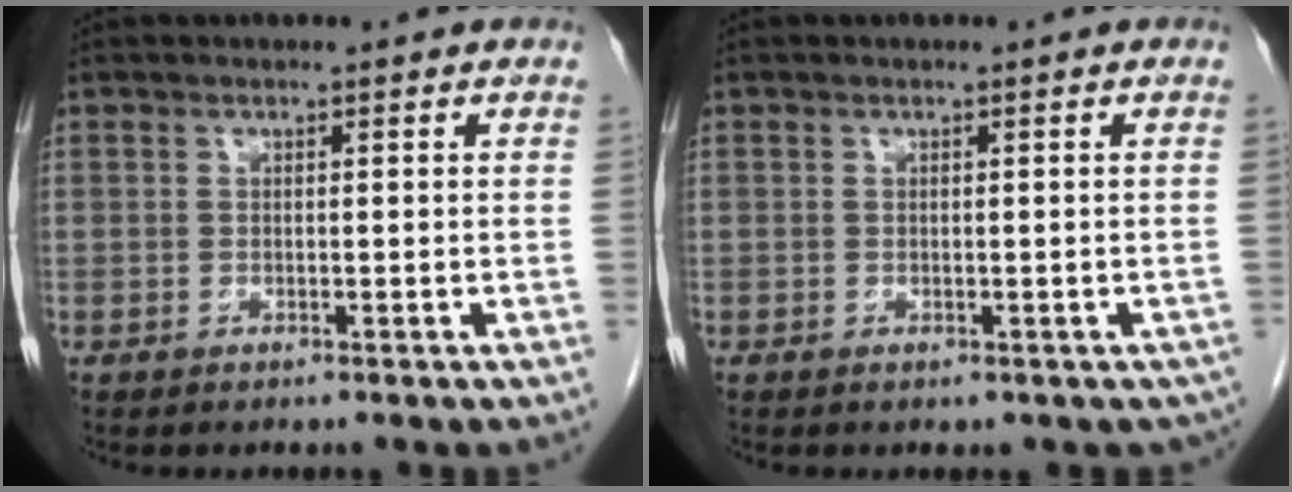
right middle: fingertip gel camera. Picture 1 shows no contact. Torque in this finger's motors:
{"motor_torque": [0.07, 0.07, 0.00, 0.01]}